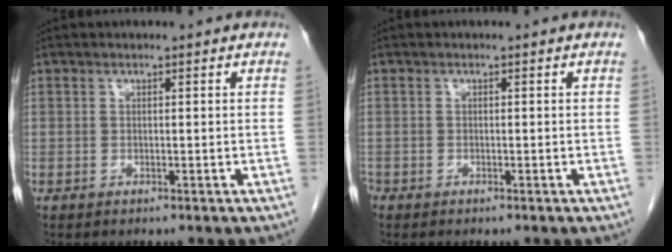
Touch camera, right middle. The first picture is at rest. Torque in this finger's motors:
{"motor_torque": [0.21, -0.20, 0.01, -0.03]}